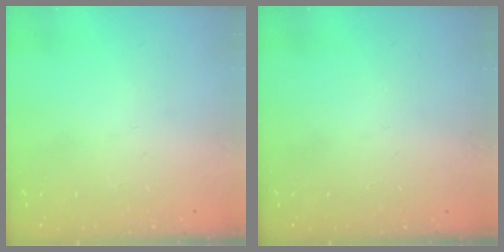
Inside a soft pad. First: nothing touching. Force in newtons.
{"total": 0.0}